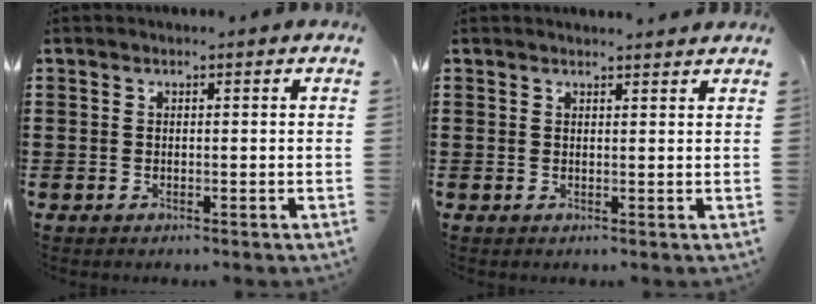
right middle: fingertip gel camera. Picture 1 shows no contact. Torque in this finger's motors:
{"motor_torque": [-0.41, 0.35, -0.02, 0.01]}